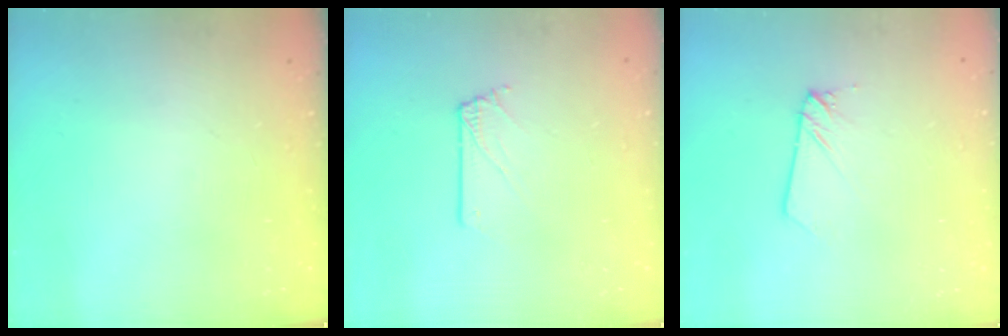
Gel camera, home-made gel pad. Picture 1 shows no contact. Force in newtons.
{"total": 1.5, "press": 1.5, "slide": 0.1}
{"total": 2.3, "press": 2.3, "slide": 0.1}